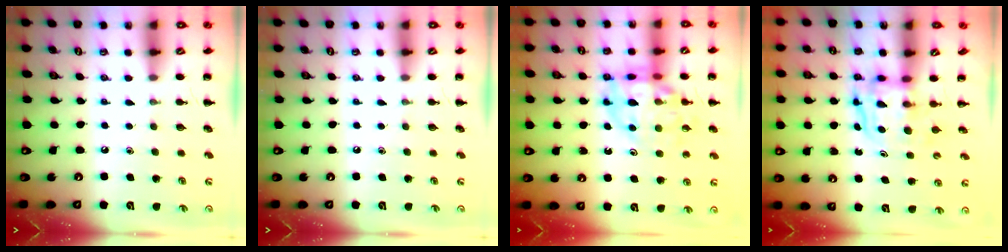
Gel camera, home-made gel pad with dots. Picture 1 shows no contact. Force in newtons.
{"total": 0.0}
{"total": 14.8, "press": 14.5, "slide": 2.9}
{"total": 3.8, "press": 3.8, "slide": 0.4}